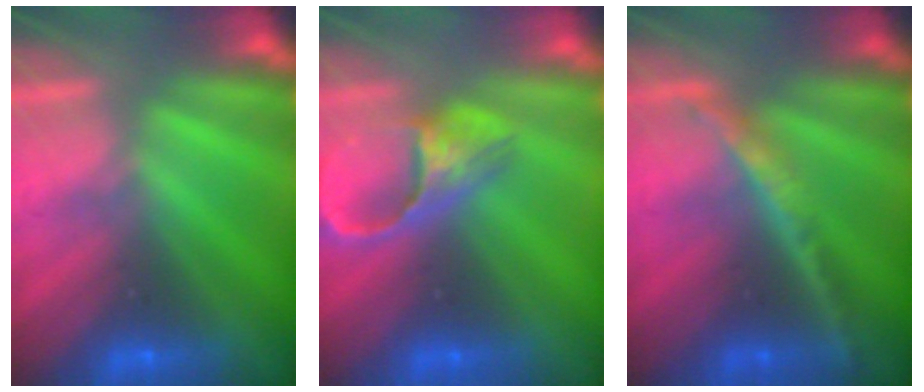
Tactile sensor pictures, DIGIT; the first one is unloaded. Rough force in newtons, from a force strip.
{"total": 4.8}
{"total": 2.4}